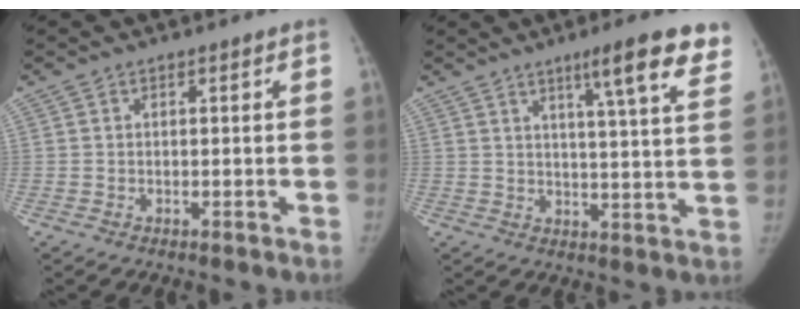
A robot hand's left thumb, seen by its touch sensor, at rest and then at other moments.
{"total": 12.5, "force": [8.1, 1.1, 9.5], "torque": [-0.117, -0.038, 0.101]}